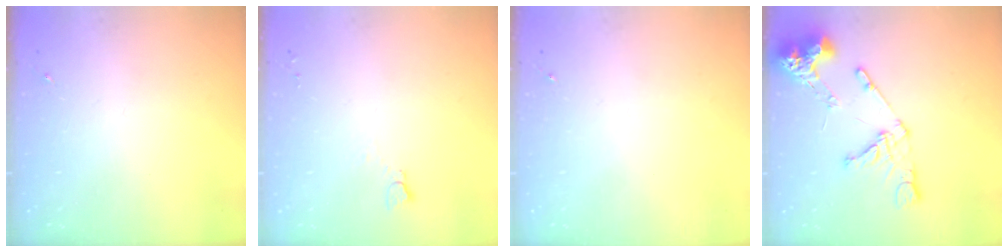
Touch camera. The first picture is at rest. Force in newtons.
{"total": 2.7, "press": 2.7, "slide": 0.3}
{"total": 0.0}
{"total": 15.7, "press": 15.5, "slide": 1.9}